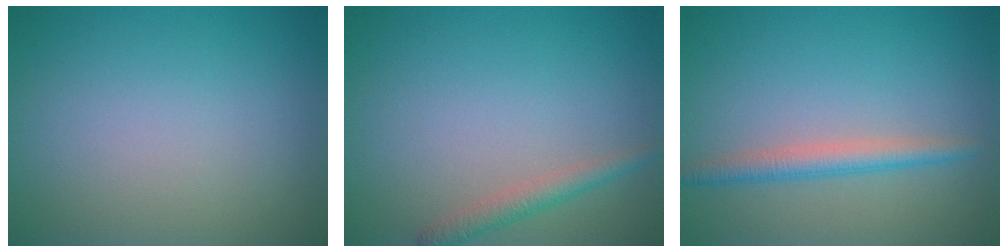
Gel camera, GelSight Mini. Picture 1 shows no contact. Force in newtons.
{"total": 1.8, "press": 1.8, "slide": 0.1}
{"total": 2.4, "press": 2.4, "slide": 0.1}